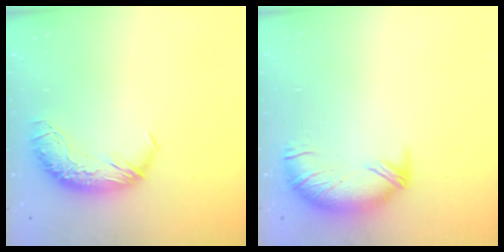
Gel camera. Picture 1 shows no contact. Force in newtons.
{"total": 3.2, "press": 2.5, "slide": 2.0}